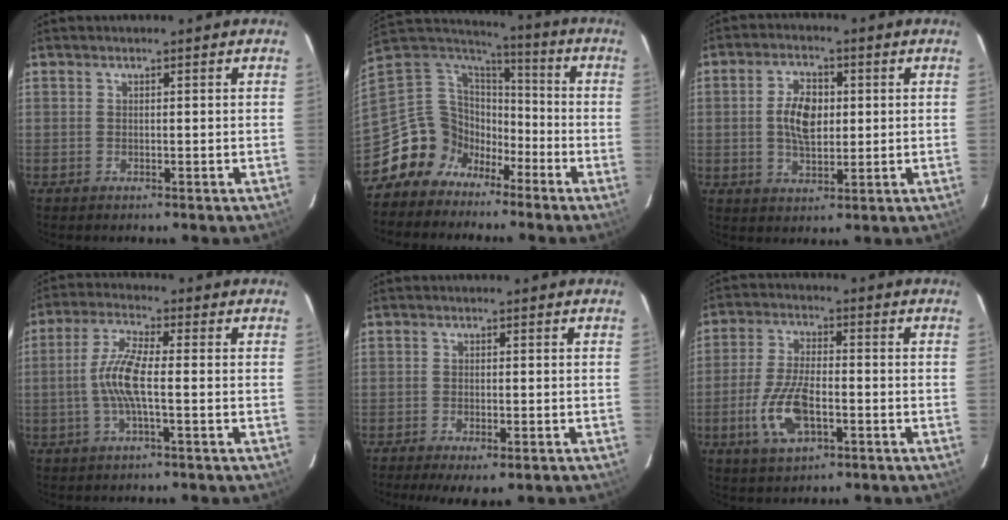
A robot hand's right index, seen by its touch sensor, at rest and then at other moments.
{"total": 13.9, "force": [-9.1, 10.1, 3.1], "torque": [-0.083, 0.029, -0.165]}
{"total": 7.5, "force": [0.6, 4.3, 6.1], "torque": [-0.115, 0.009, 0.013]}
{"total": 7.5, "force": [-1.3, 1.0, 7.3], "torque": [-0.156, 0.006, -0.027]}
{"total": 6.2, "force": [-4.2, 1.9, 4.1], "torque": [-0.093, -0.025, -0.065]}
{"total": 10.6, "force": [-3.6, 4.6, 8.9], "torque": [-0.190, -0.005, -0.065]}